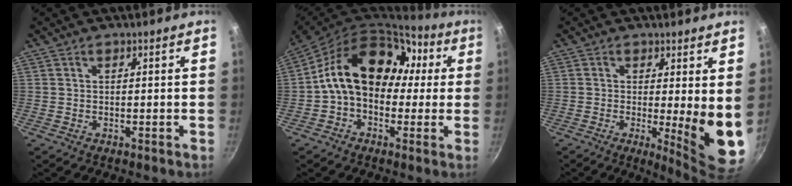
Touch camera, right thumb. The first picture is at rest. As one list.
[{"total": 18.2, "force": [2.0, 13.4, 12.2], "torque": [-0.164, 0.047, 0.016]}, {"total": 10.0, "force": [0.0, 2.0, 9.8], "torque": [-0.129, -0.033, 0.002]}]